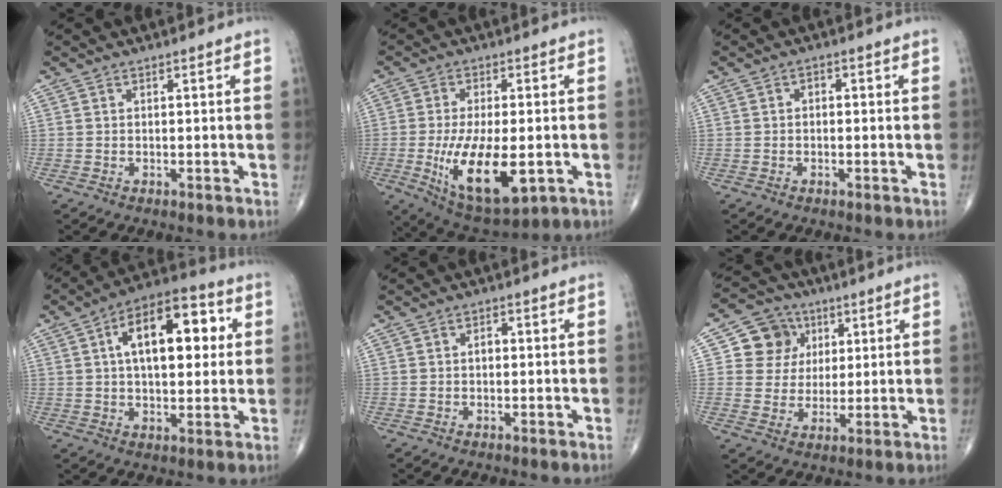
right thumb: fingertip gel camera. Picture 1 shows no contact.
{"total": 15.3, "force": [-3.6, 6.6, 13.4], "torque": [-0.229, -0.017, -0.042]}
{"total": 1.2, "force": [0.0, 0.8, 0.8], "torque": [-0.002, 0.004, -0.007]}
{"total": 16.6, "force": [3.7, 8.4, 13.8], "torque": [-0.181, 0.018, 0.050]}
{"total": 1.3, "force": [0.0, 0.9, 0.9], "torque": [-0.008, 0.004, -0.003]}
{"total": 9.2, "force": [2.9, 8.4, 2.4], "torque": [0.001, -0.002, 0.048]}